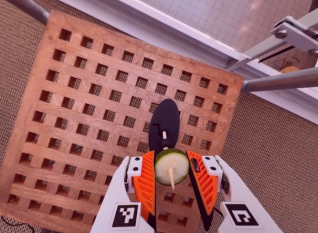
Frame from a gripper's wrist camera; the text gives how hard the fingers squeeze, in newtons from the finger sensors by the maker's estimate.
{"total": 9.3, "left": 9.2, "right": 9.3}